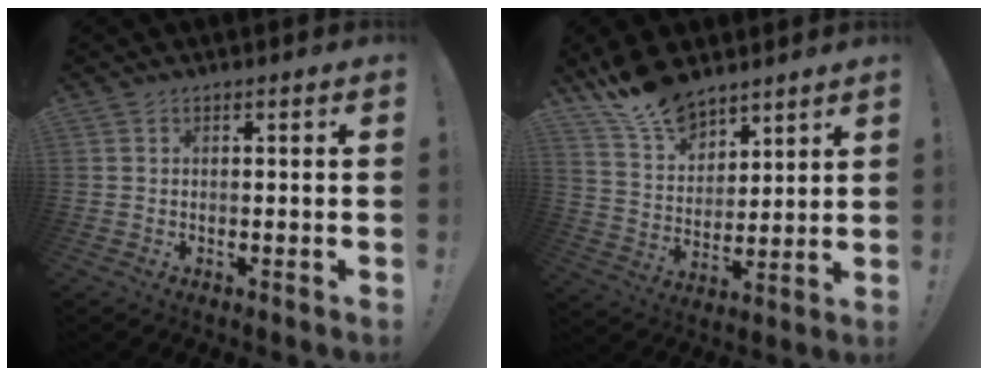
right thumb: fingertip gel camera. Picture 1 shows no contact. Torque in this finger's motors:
{"motor_torque": [-0.07, 1.98, 0.02, 0.23, 0.02]}